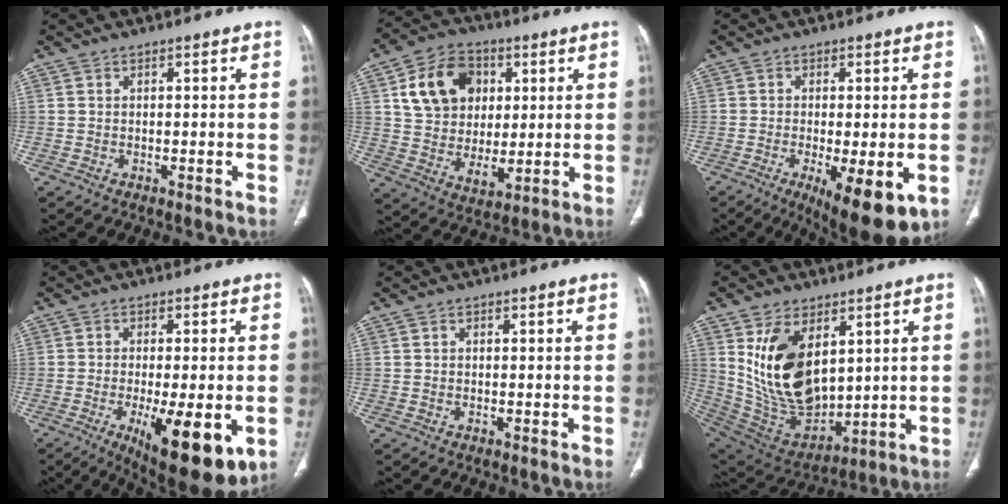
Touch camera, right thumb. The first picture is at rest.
{"total": 15.6, "force": [4.8, 11.8, 9.0], "torque": [-0.124, -0.010, 0.088]}
{"total": 12.0, "force": [-4.4, 3.7, 10.5], "torque": [-0.147, -0.016, -0.057]}
{"total": 15.5, "force": [-5.0, 5.0, 13.8], "torque": [-0.175, -0.018, -0.059]}
{"total": 0.0}
{"total": 18.8, "force": [5.4, 11.4, 14.0], "torque": [-0.229, -0.031, 0.132]}